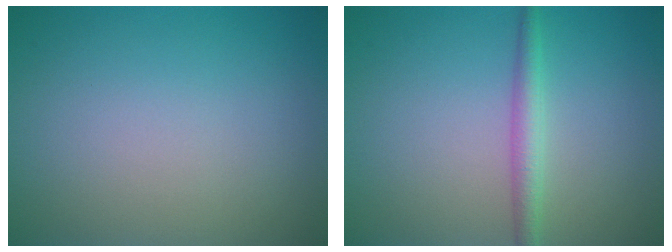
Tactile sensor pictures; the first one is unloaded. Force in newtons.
{"total": 2.1, "press": 2.1, "slide": 0.0}